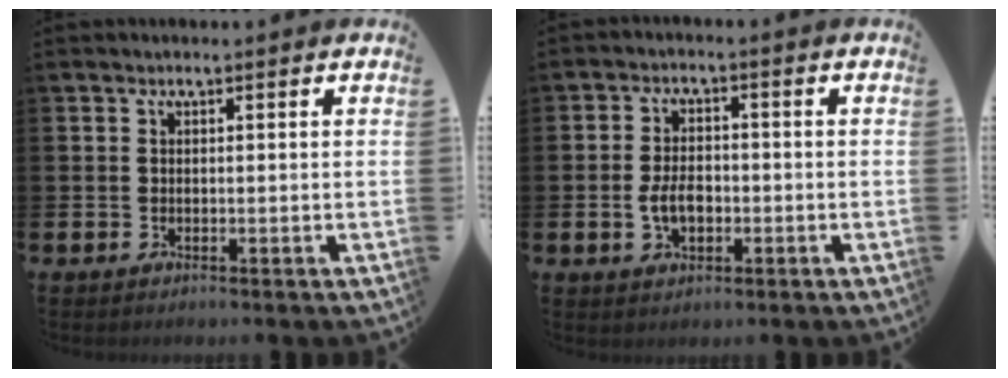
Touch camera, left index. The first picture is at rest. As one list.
[{"total": 4.1, "force": [-0.9, 2.5, 3.1], "torque": [-0.048, 0.002, -0.018]}]